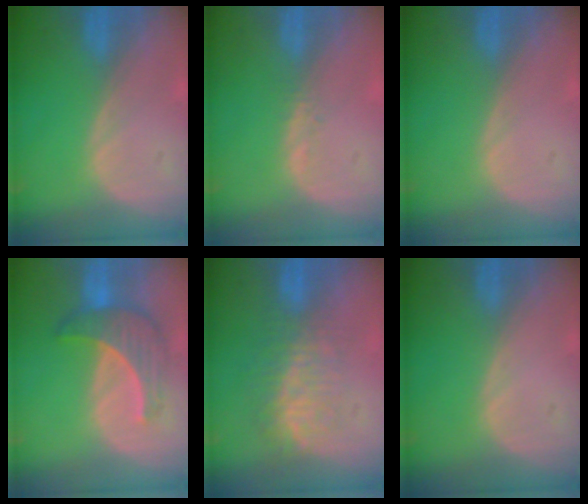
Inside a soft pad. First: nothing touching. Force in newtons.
{"total": 0.9, "press": 0.8, "slide": 0.4}
{"total": 0.0}
{"total": 6.9, "press": 6.8, "slide": 1.2}
{"total": 8.0, "press": 7.3, "slide": 3.3}
{"total": 0.0}